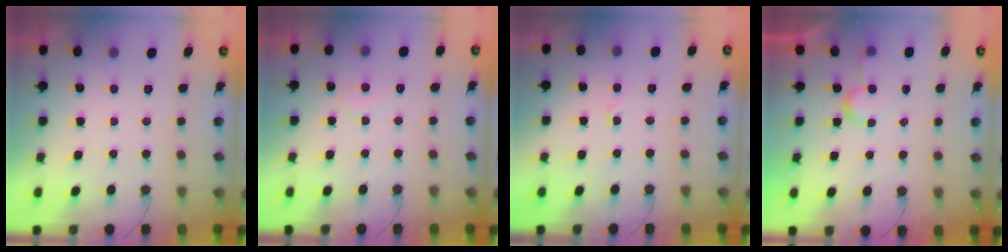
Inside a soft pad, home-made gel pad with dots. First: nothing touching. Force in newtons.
{"total": 5.2, "press": 5.1, "slide": 0.4}
{"total": 2.8, "press": 2.8, "slide": 0.2}
{"total": 5.8, "press": 5.8, "slide": 0.4}